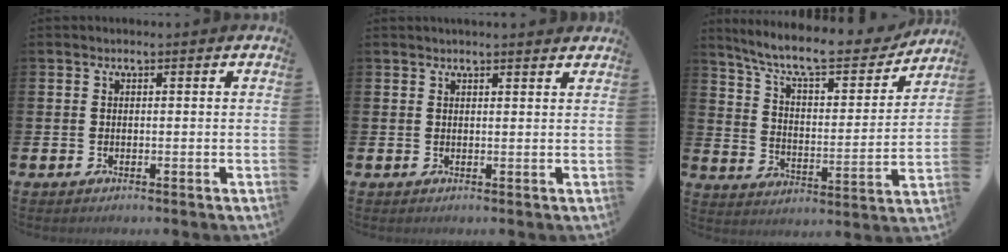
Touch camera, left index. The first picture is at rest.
{"total": 1.5, "force": [1.5, -0.1, 0.2], "torque": [0.006, -0.009, 0.025]}
{"total": 10.1, "force": [8.9, 2.2, 4.3], "torque": [-0.103, -0.062, 0.147]}